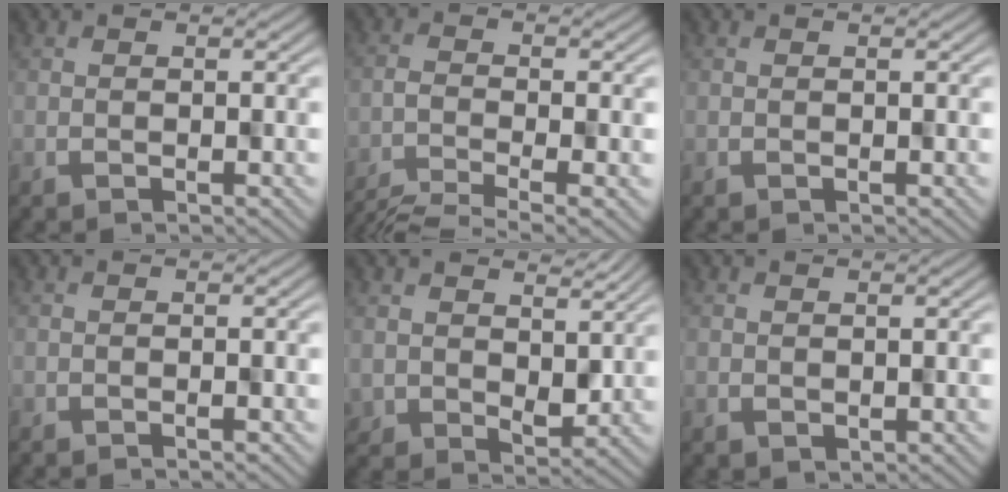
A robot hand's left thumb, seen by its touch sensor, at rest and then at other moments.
{"total": 6.6, "force": [-5.4, 1.1, 3.6], "torque": [-0.068, -0.008, -0.091]}
{"total": 0.0}
{"total": 0.0}
{"total": 3.9, "force": [2.7, 2.6, 0.8], "torque": [-0.034, -0.019, 0.058]}
{"total": 0.9, "force": [0.4, 0.8, 0.2], "torque": [-0.002, -0.003, 0.010]}